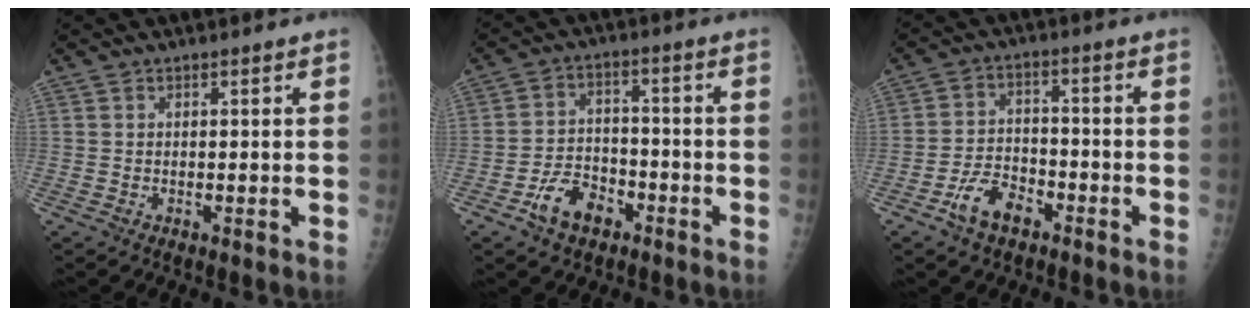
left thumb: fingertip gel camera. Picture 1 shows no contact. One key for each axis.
{"total": 8.2, "fx": -4.8, "fy": 5.2, "fz": 4.1, "tx": -0.052, "ty": 0.034, "tz": -0.082}
{"total": 7.5, "fx": -4.7, "fy": 4.3, "fz": 4.0, "tx": -0.061, "ty": 0.031, "tz": -0.082}